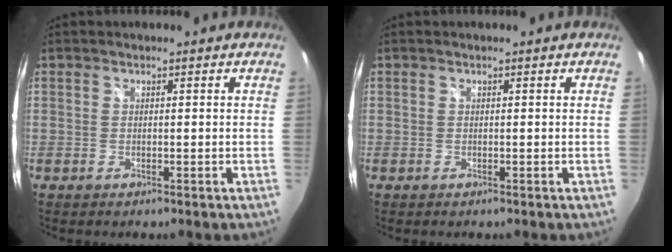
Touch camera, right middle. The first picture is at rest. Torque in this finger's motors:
{"motor_torque": [-0.12, 0.08, -0.02, 0.00]}